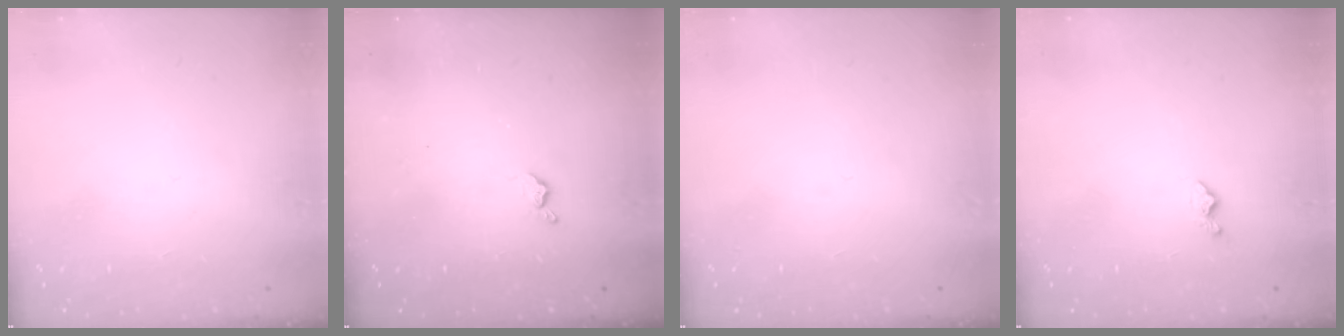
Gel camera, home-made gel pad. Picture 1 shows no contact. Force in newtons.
{"total": 3.6, "press": 3.5, "slide": 0.6}
{"total": 0.0}
{"total": 3.7, "press": 3.7, "slide": 0.4}